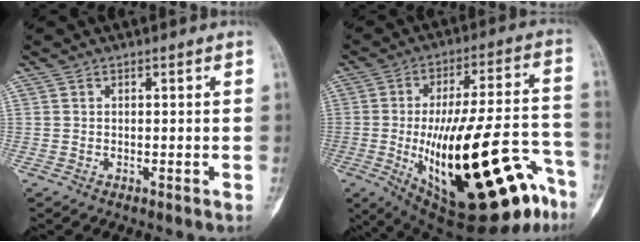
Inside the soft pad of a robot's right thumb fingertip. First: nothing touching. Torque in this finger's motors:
{"motor_torque": [0.88, 1.08, 2.41, -0.36, 0.80]}